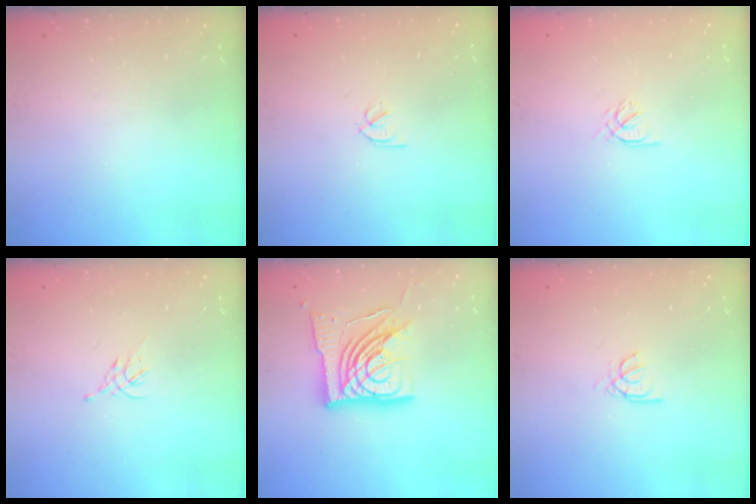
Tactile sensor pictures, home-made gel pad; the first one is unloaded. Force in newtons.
{"total": 1.8, "press": 1.7, "slide": 0.5}
{"total": 2.0, "press": 1.9, "slide": 0.5}
{"total": 1.9, "press": 1.8, "slide": 0.5}
{"total": 18.0, "press": 17.9, "slide": 1.8}
{"total": 2.4, "press": 2.4, "slide": 0.3}